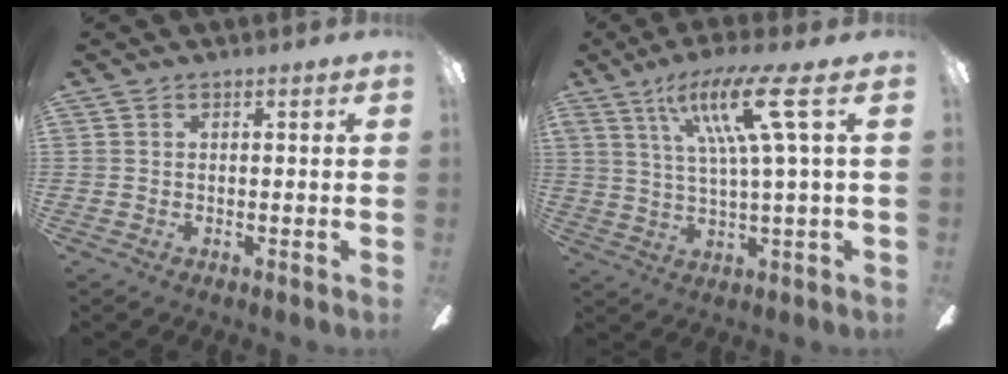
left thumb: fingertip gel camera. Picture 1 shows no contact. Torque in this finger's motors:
{"motor_torque": [1.88, 1.78, 2.07, -0.71, 0.43]}